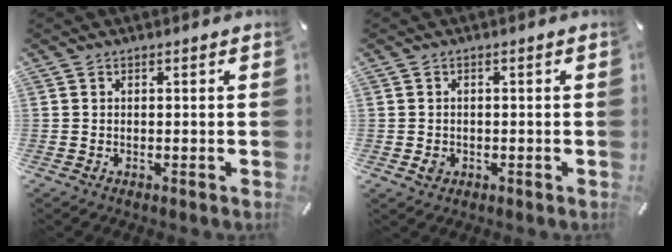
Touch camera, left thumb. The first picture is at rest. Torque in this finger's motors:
{"motor_torque": [0.42, 0.63, 0.15, 0.04, 0.01]}